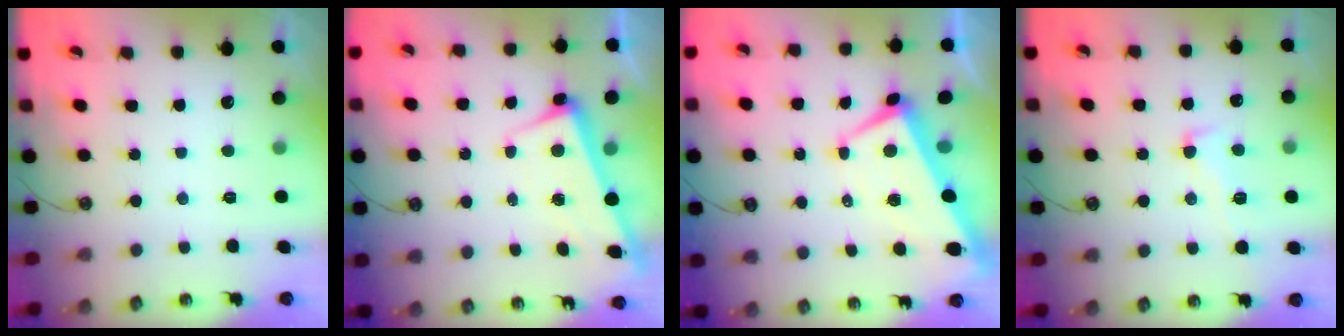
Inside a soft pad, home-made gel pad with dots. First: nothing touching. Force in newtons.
{"total": 2.5, "press": 2.4, "slide": 0.6}
{"total": 1.4, "press": 1.1, "slide": 0.8}
{"total": 1.6, "press": 1.2, "slide": 1.0}